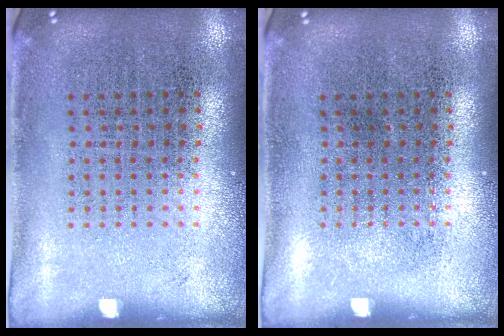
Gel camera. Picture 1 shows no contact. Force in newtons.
{"total": 0.0}